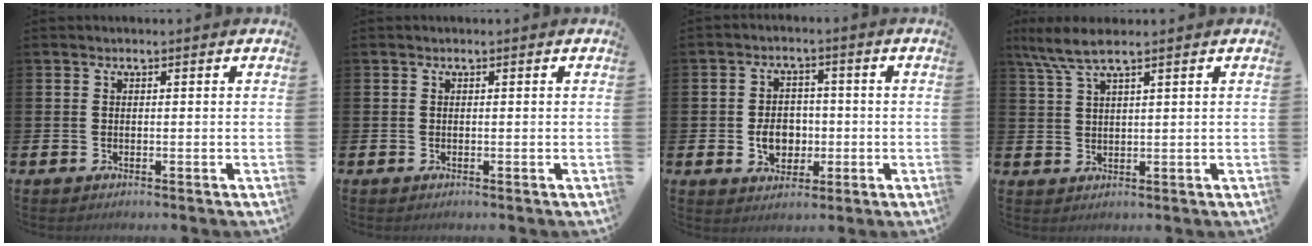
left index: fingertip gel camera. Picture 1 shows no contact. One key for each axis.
{"total": 0.0}
{"total": 4.8, "fx": -0.8, "fy": 3.8, "fz": 2.8, "tx": -0.043, "ty": 0.004, "tz": -0.021}
{"total": 5.6, "fx": 4.2, "fy": 0.8, "fz": 3.6, "tx": -0.080, "ty": -0.007, "tz": 0.077}